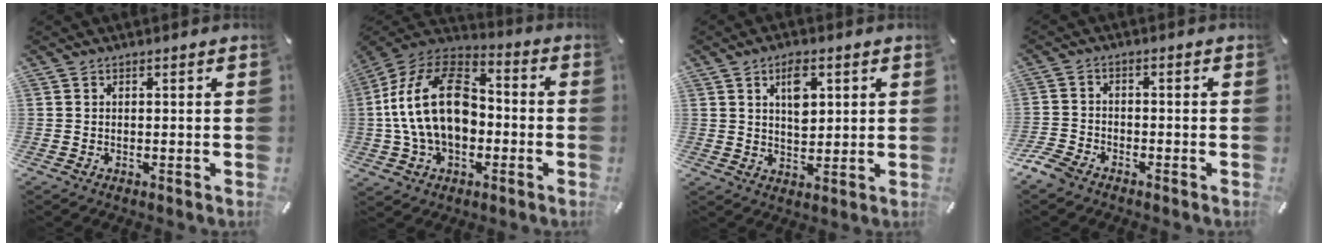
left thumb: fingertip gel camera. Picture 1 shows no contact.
{"total": 21.6, "force": [-1.4, 14.9, 15.5], "torque": [-0.326, 0.030, -0.027]}
{"total": 6.9, "force": [2.7, 4.1, 4.8], "torque": [-0.072, -0.003, 0.042]}
{"total": 4.7, "force": [-3.7, 2.4, 1.7], "torque": [-0.050, 0.013, -0.075]}